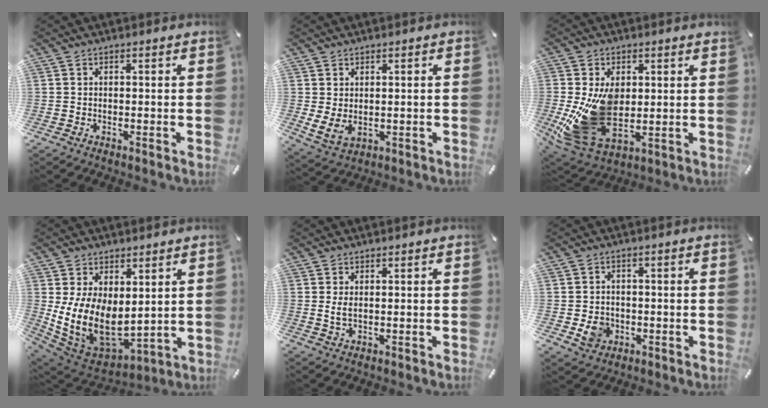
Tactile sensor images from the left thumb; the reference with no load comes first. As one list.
[{"total": 3.9, "force": [0.8, 3.0, 2.4], "torque": [-0.050, -0.007, 0.015]}, {"total": 15.8, "force": [1.2, 10.7, 11.5], "torque": [-0.238, -0.023, 0.027]}, {"total": 12.5, "force": [1.3, 9.1, 8.5], "torque": [-0.177, -0.041, 0.033]}, {"total": 2.2, "force": [0.5, 0.9, 2.0], "torque": [-0.040, 0.003, 0.008]}, {"total": 5.2, "force": [-1.2, 4.7, 1.8], "torque": [-0.020, -0.002, -0.023]}]